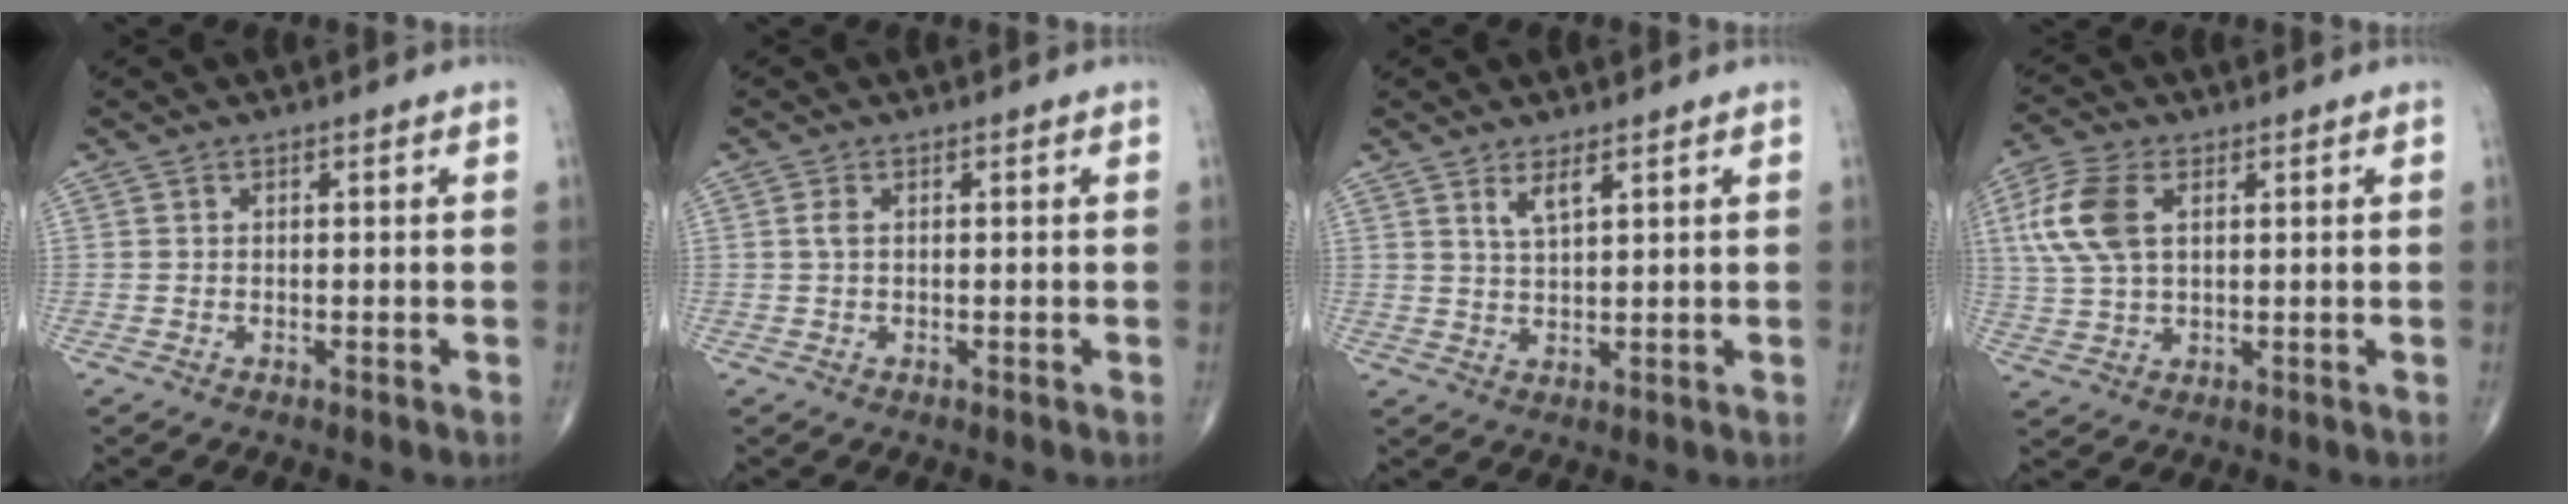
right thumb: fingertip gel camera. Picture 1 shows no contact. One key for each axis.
{"total": 1.1, "fx": 0.2, "fy": 0.5, "fz": 1.0, "tx": -0.026, "ty": 0.001, "tz": 0.002}
{"total": 3.3, "fx": 2.0, "fy": 0.8, "fz": 2.5, "tx": -0.049, "ty": -0.014, "tz": 0.042}
{"total": 10.3, "fx": 2.8, "fy": 5.8, "fz": 8.1, "tx": -0.188, "ty": 0.007, "tz": 0.057}